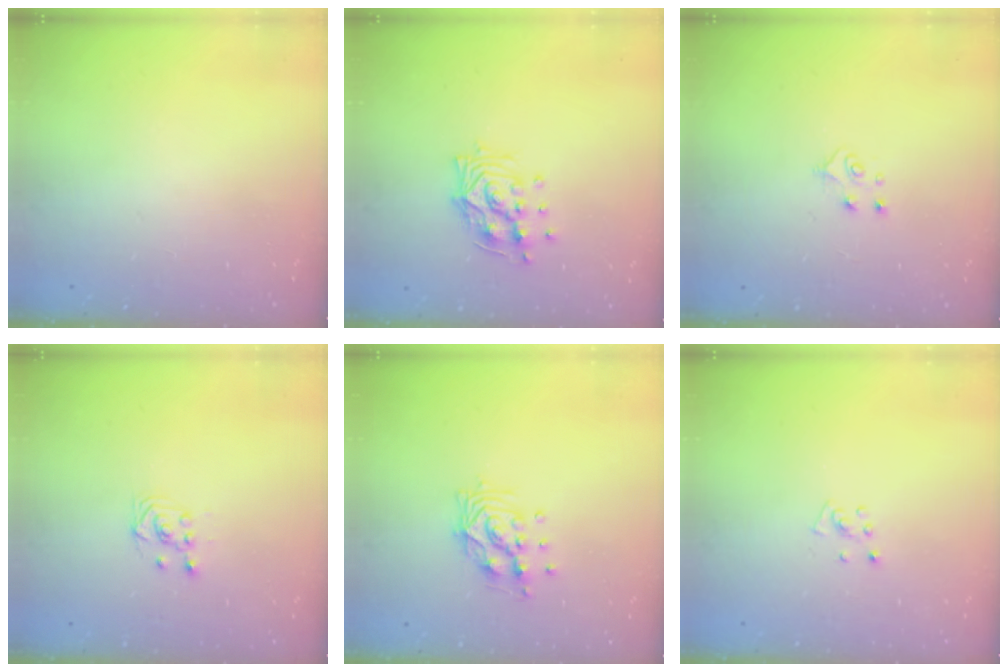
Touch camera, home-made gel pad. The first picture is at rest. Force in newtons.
{"total": 11.7, "press": 11.7, "slide": 0.6}
{"total": 4.9, "press": 4.8, "slide": 0.5}
{"total": 2.5, "press": 2.2, "slide": 1.2}
{"total": 10.6, "press": 10.5, "slide": 0.8}
{"total": 3.8, "press": 3.8, "slide": 0.4}